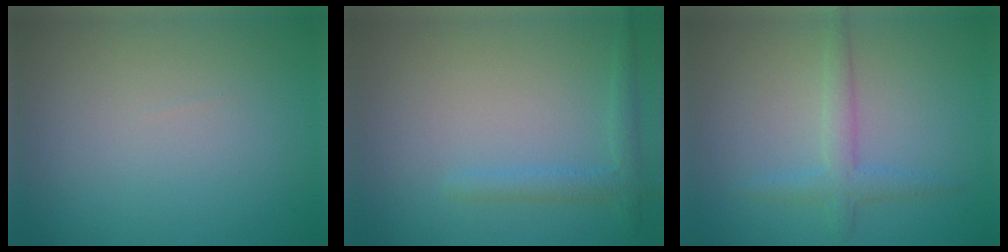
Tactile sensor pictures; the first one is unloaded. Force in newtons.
{"total": 1.9, "press": 1.8, "slide": 0.2}
{"total": 2.3, "press": 2.3, "slide": 0.1}